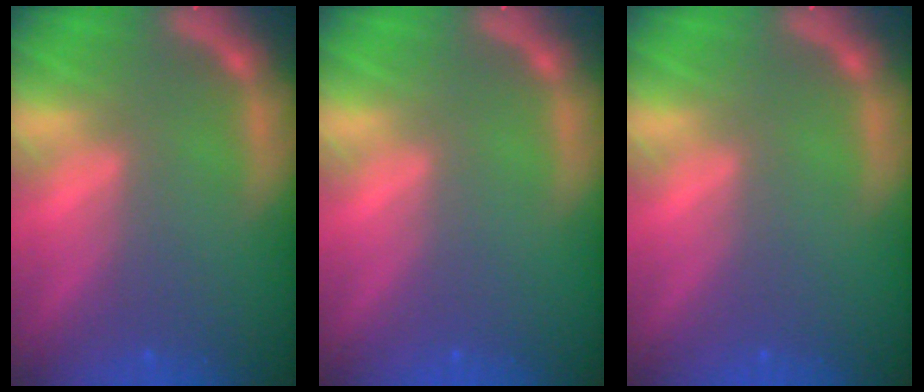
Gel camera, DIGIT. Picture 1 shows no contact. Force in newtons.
{"total": 0.0}
{"total": 0.0}